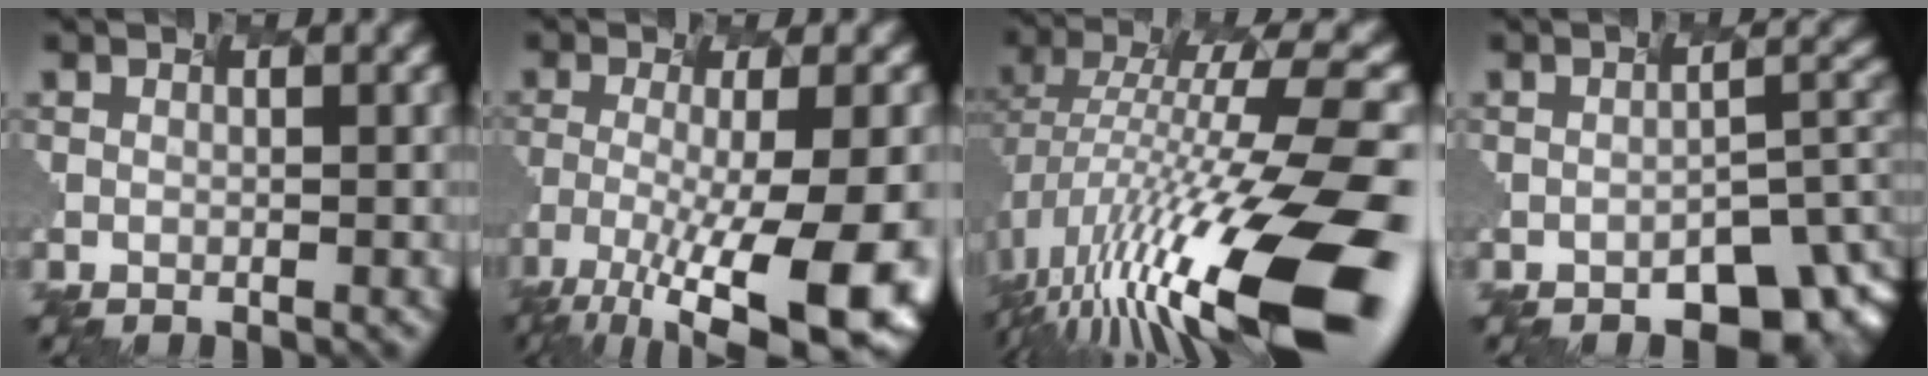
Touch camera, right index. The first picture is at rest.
{"total": 12.5, "force": [-7.1, 2.8, 9.9], "torque": [-0.199, -0.021, -0.093]}
{"total": 15.7, "force": [-5.7, 3.5, 14.2], "torque": [-0.259, 0.030, -0.087]}
{"total": 5.2, "force": [-3.5, 2.0, 3.3], "torque": [-0.053, -0.007, -0.026]}